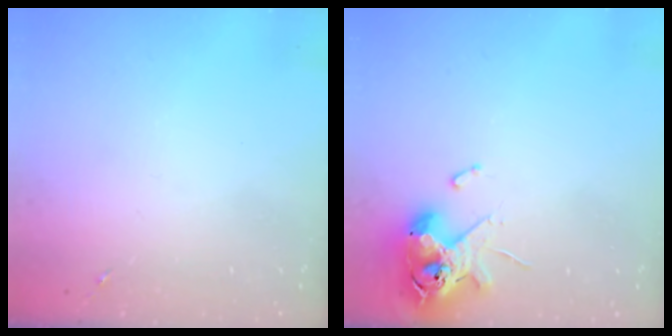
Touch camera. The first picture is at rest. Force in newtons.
{"total": 11.6, "press": 11.4, "slide": 2.0}